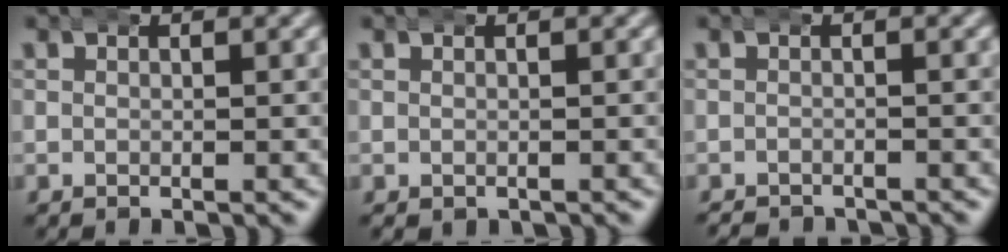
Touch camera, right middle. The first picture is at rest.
{"total": 0.5, "force": [-0.2, 0.4, 0.2], "torque": [-0.008, -0.006, 0.003]}
{"total": 2.1, "force": [-2.1, 0.1, -0.2], "torque": [0.001, -0.014, -0.030]}